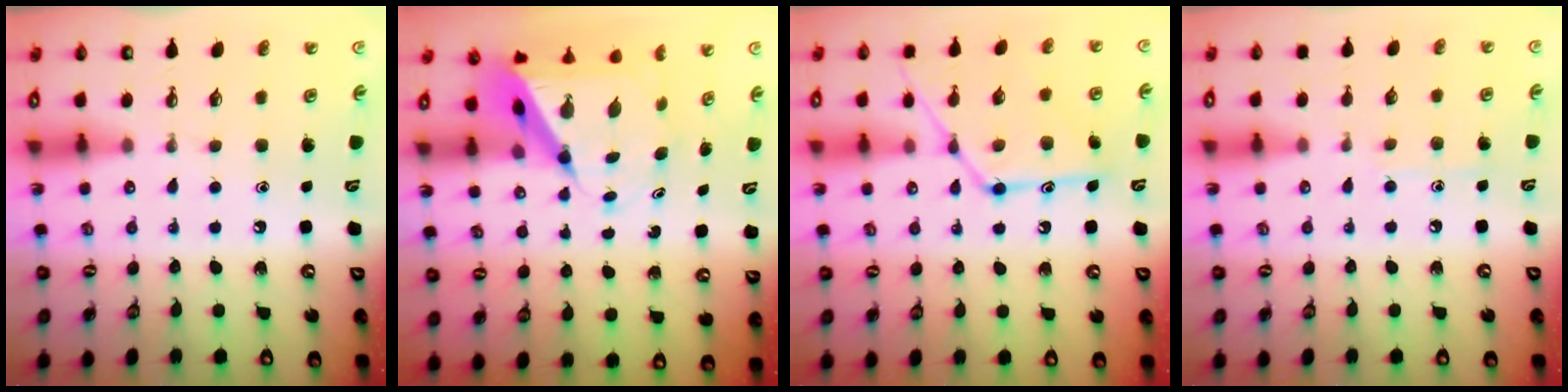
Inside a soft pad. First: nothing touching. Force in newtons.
{"total": 8.7, "press": 8.7, "slide": 0.8}
{"total": 14.9, "press": 14.8, "slide": 1.2}
{"total": 6.0, "press": 6.0, "slide": 0.6}